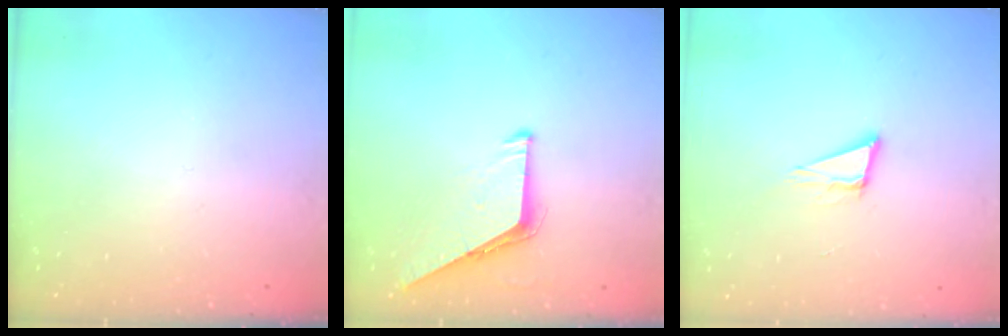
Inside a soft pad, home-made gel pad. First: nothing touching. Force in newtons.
{"total": 6.5, "press": 6.4, "slide": 0.5}
{"total": 7.7, "press": 7.0, "slide": 3.2}